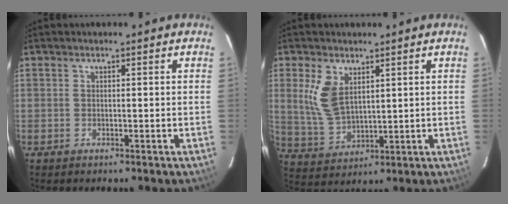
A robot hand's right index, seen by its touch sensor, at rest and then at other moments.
{"total": 8.3, "force": [3.4, 4.5, 6.1], "torque": [-0.127, -0.002, 0.080]}